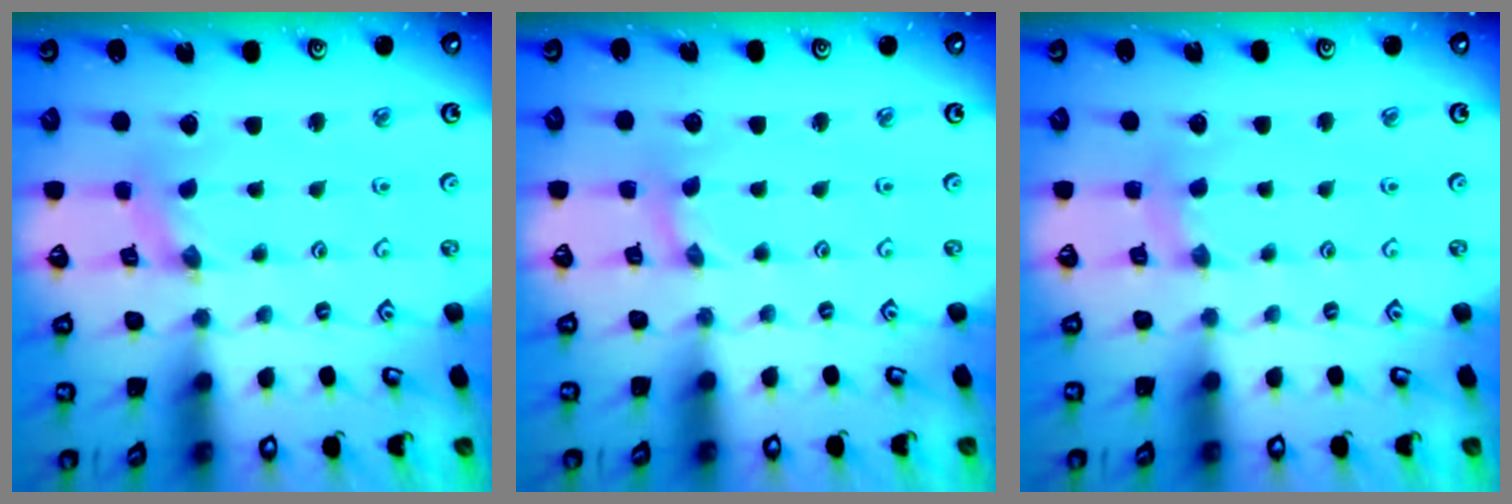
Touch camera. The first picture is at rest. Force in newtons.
{"total": 0.7, "press": 0.6, "slide": 0.2}
{"total": 2.9, "press": 2.9, "slide": 0.4}